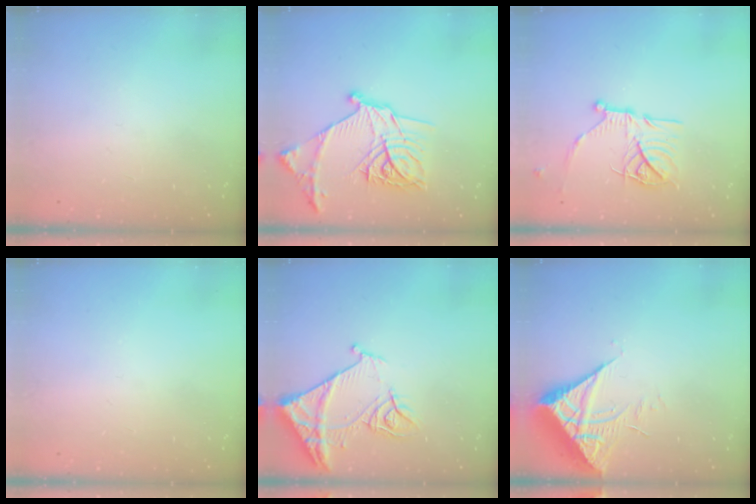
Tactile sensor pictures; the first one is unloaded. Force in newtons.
{"total": 21.1, "press": 21.0, "slide": 1.2}
{"total": 17.1, "press": 17.0, "slide": 1.5}
{"total": 0.0}
{"total": 11.7, "press": 11.6, "slide": 1.2}
{"total": 7.2, "press": 7.2, "slide": 0.8}